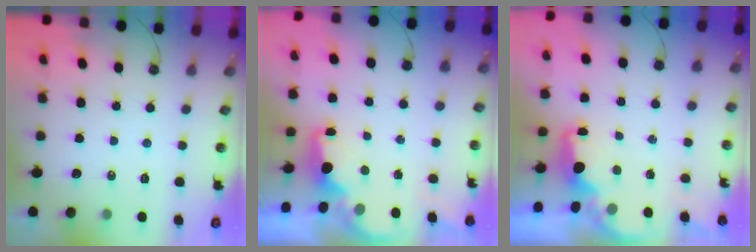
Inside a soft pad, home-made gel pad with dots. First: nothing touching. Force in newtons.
{"total": 2.1, "press": 1.9, "slide": 0.8}
{"total": 2.3, "press": 2.2, "slide": 0.7}